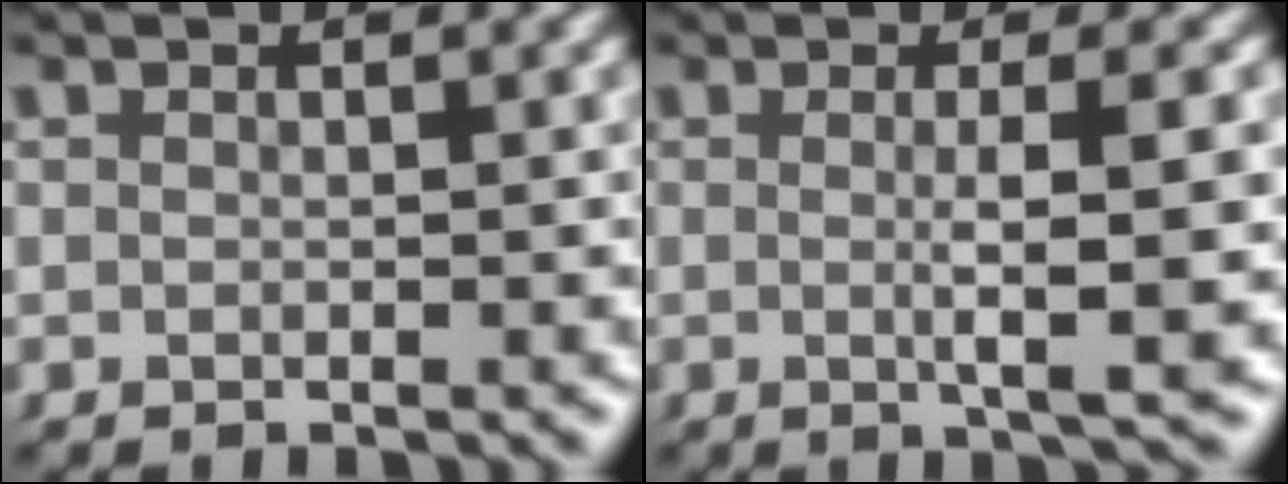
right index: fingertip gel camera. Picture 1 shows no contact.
{"total": 3.8, "force": [-0.1, -0.3, 3.8], "torque": [-0.060, -0.005, -0.001]}